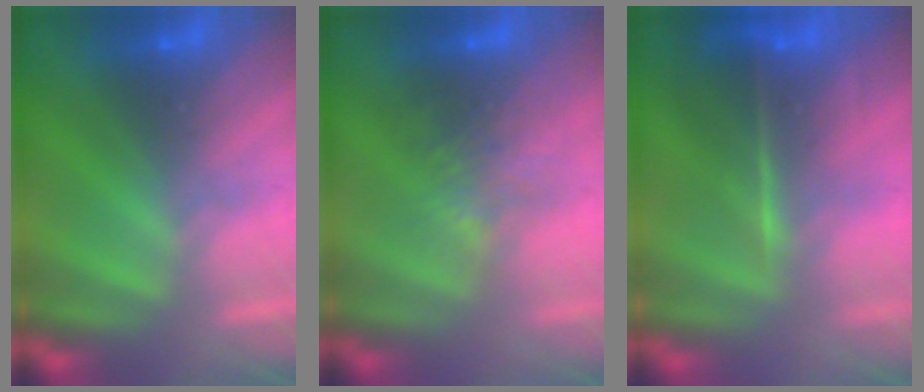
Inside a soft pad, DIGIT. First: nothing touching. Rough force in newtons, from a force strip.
{"total": 4.1}
{"total": 7.4}